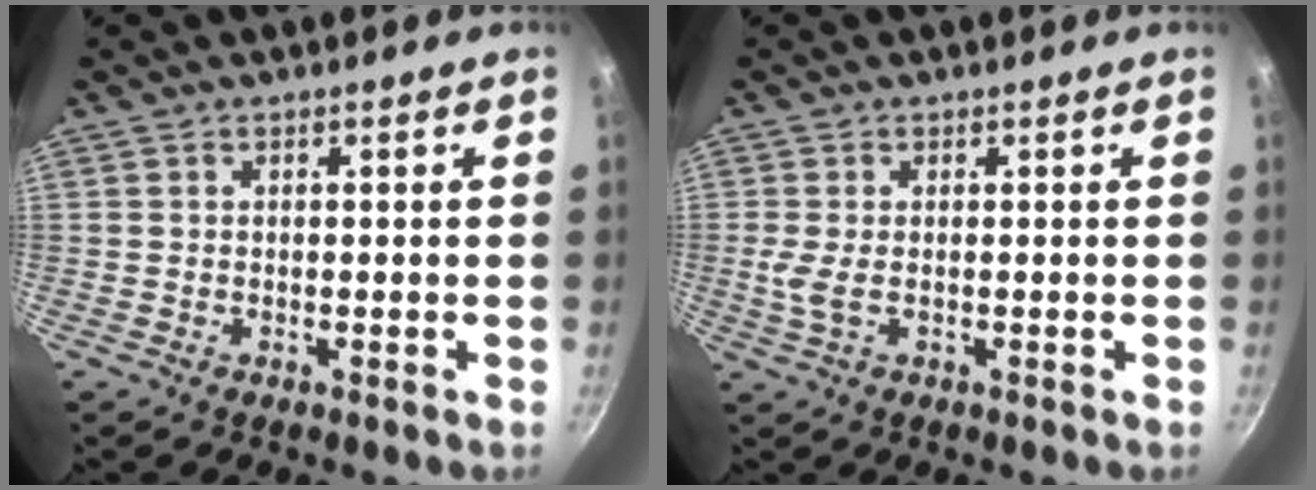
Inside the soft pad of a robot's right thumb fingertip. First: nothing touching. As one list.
[{"total": 3.0, "force": [-0.1, 1.3, 2.7], "torque": [-0.064, -0.002, -0.001]}]